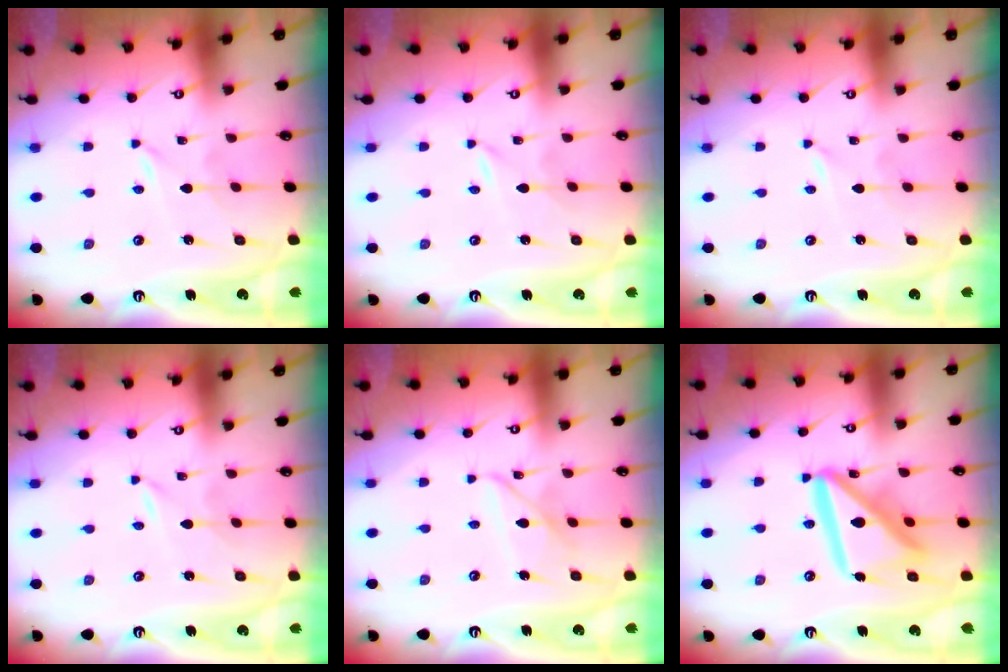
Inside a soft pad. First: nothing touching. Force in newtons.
{"total": 0.0}
{"total": 0.0}
{"total": 0.0}
{"total": 8.0, "press": 8.0, "slide": 0.5}
{"total": 18.1, "press": 18.0, "slide": 1.8}